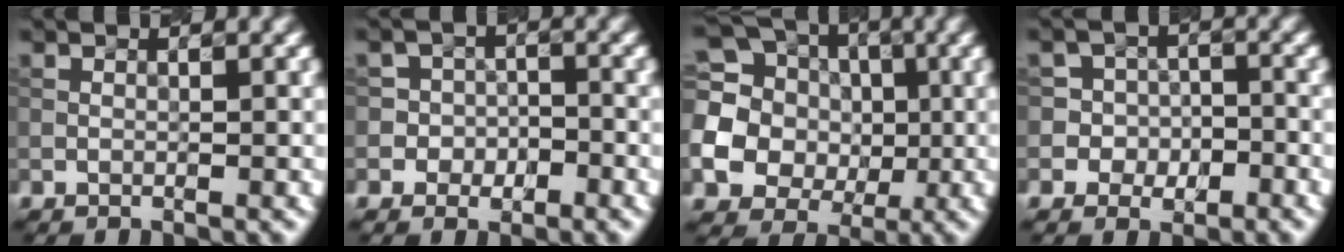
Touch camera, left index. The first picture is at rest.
{"total": 3.2, "force": [-1.5, 2.9, 0.3], "torque": [0.016, 0.016, -0.047]}
{"total": 16.7, "force": [0.8, 15.6, 6.0], "torque": [-0.182, 0.010, -0.016]}
{"total": 4.2, "force": [-1.7, 3.8, 0.4], "torque": [0.007, 0.019, -0.050]}